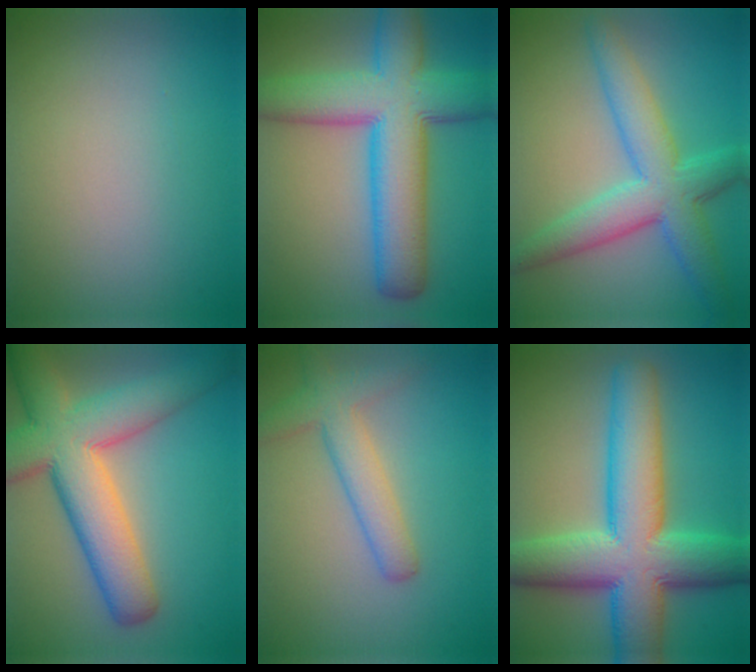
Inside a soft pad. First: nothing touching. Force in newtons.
{"total": 11.2, "press": 11.2, "slide": 0.2}
{"total": 6.9, "press": 6.9, "slide": 0.3}
{"total": 10.3, "press": 10.3, "slide": 0.5}
{"total": 3.8, "press": 3.8, "slide": 0.3}
{"total": 12.2, "press": 12.2, "slide": 0.4}